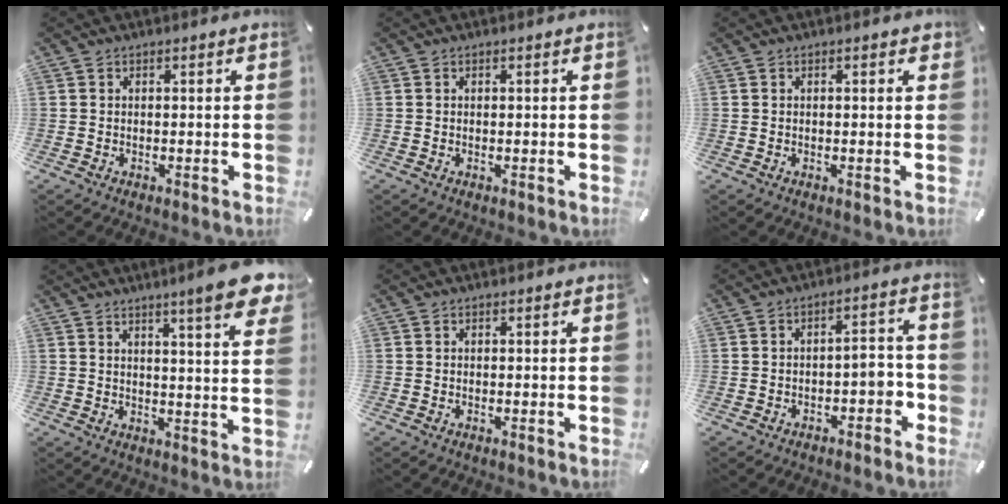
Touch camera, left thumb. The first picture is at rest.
{"total": 0.0}
{"total": 1.3, "force": [0.2, 0.4, 1.2], "torque": [-0.017, 0.000, 0.001]}
{"total": 10.9, "force": [6.8, 1.1, 8.4], "torque": [-0.124, -0.041, 0.109]}
{"total": 0.0}
{"total": 5.2, "force": [-2.2, 3.0, 3.6], "torque": [-0.045, 0.010, -0.045]}